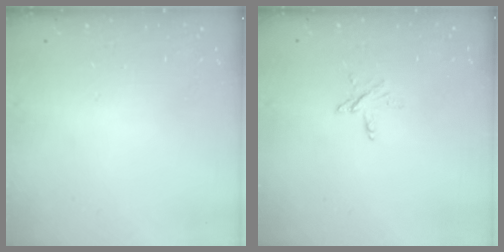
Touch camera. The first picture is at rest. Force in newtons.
{"total": 4.0, "press": 4.0, "slide": 0.4}